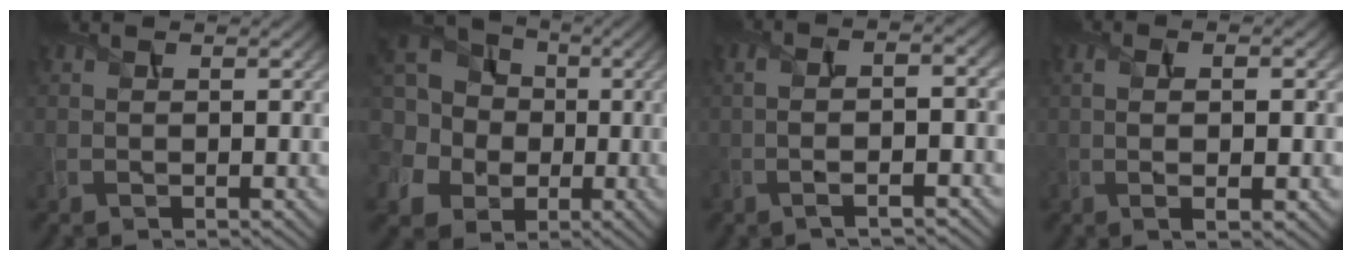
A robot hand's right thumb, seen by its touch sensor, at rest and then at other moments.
{"total": 14.9, "force": [0.7, 12.8, 7.6], "torque": [-0.239, 0.011, -0.012]}
{"total": 5.8, "force": [-1.5, 1.7, 5.3], "torque": [-0.084, -0.004, -0.028]}
{"total": 4.3, "force": [-0.1, 1.1, 4.1], "torque": [-0.075, 0.001, -0.001]}